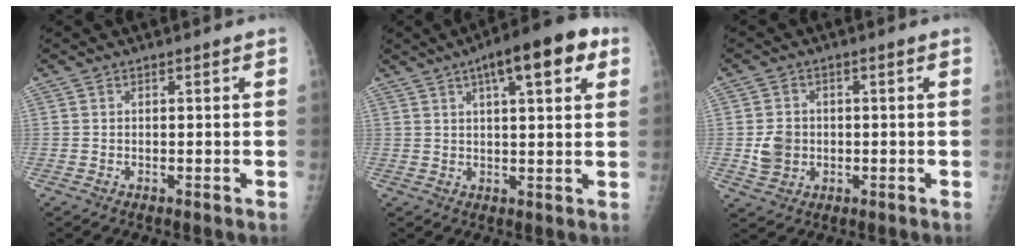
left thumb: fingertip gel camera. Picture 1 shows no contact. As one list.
[{"total": 12.7, "force": [5.8, 3.9, 10.5], "torque": [-0.129, 0.006, 0.075]}, {"total": 5.1, "force": [-0.5, 4.5, 2.3], "torque": [-0.027, 0.004, -0.007]}]